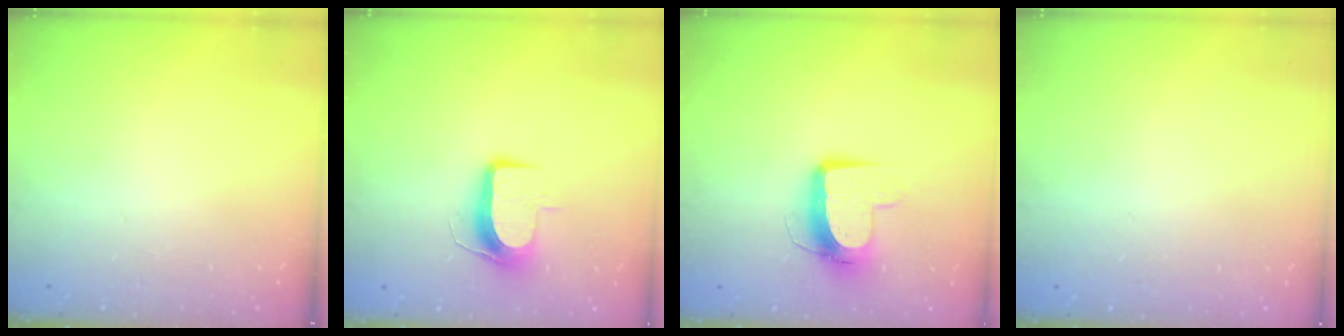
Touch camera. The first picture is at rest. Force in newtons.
{"total": 9.2, "press": 9.2, "slide": 0.7}
{"total": 10.6, "press": 10.6, "slide": 0.6}
{"total": 0.0}